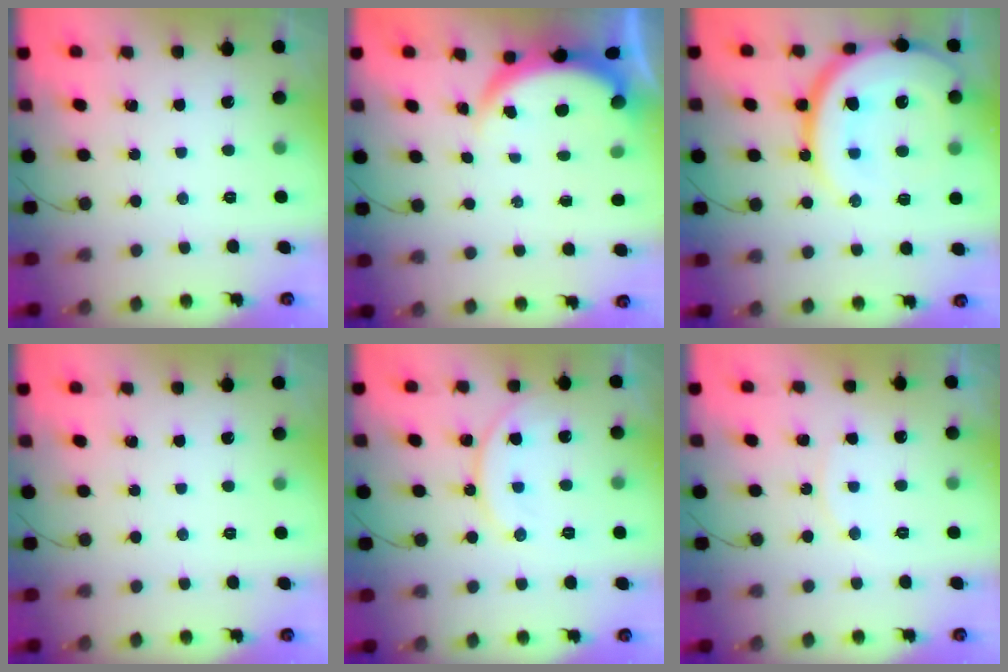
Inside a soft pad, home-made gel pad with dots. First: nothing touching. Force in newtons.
{"total": 3.9, "press": 3.9, "slide": 0.1}
{"total": 24.4, "press": 24.3, "slide": 2.5}
{"total": 0.0}
{"total": 10.5, "press": 10.5, "slide": 0.8}
{"total": 7.0, "press": 7.0, "slide": 0.6}